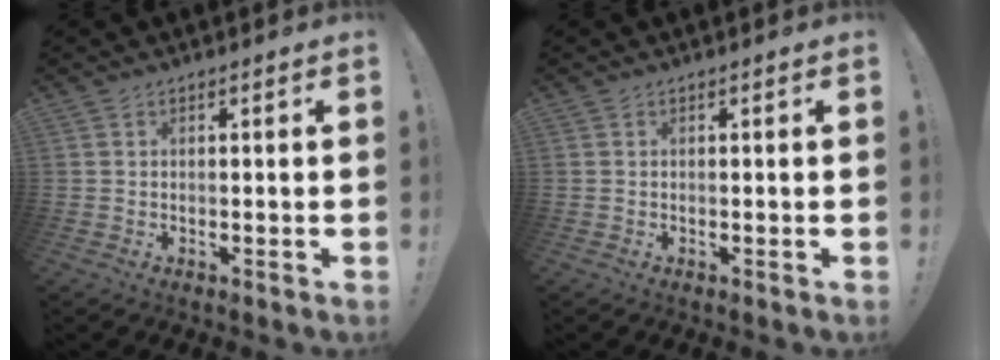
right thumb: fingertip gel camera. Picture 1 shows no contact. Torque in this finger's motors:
{"motor_torque": [0.00, 0.00, 0.00, 0.00, 0.00]}